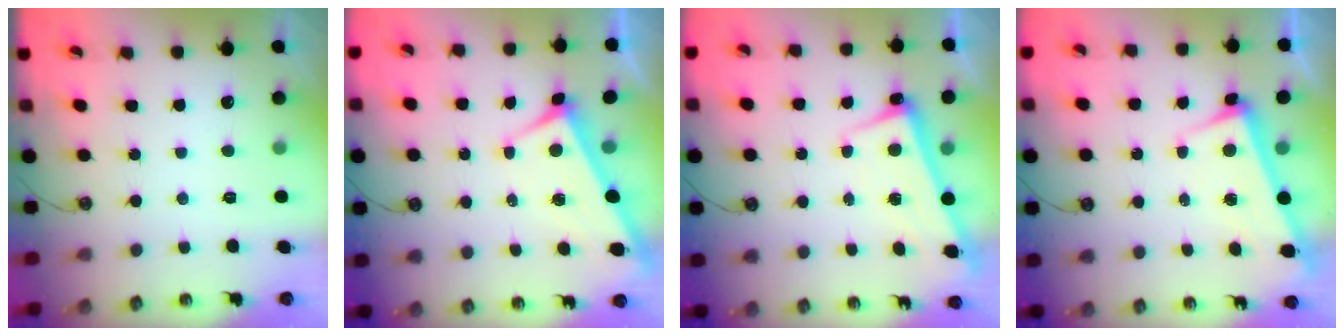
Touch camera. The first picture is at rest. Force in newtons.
{"total": 4.0, "press": 4.0, "slide": 0.3}
{"total": 2.4, "press": 2.3, "slide": 0.9}
{"total": 3.5, "press": 3.3, "slide": 1.1}